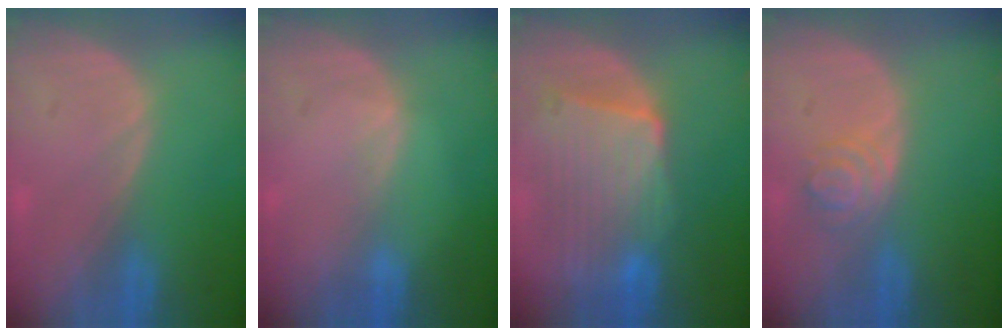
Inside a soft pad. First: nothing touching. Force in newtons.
{"total": 0.6, "press": 0.5, "slide": 0.2}
{"total": 9.7, "press": 8.8, "slide": 4.1}
{"total": 3.9, "press": 3.7, "slide": 1.3}